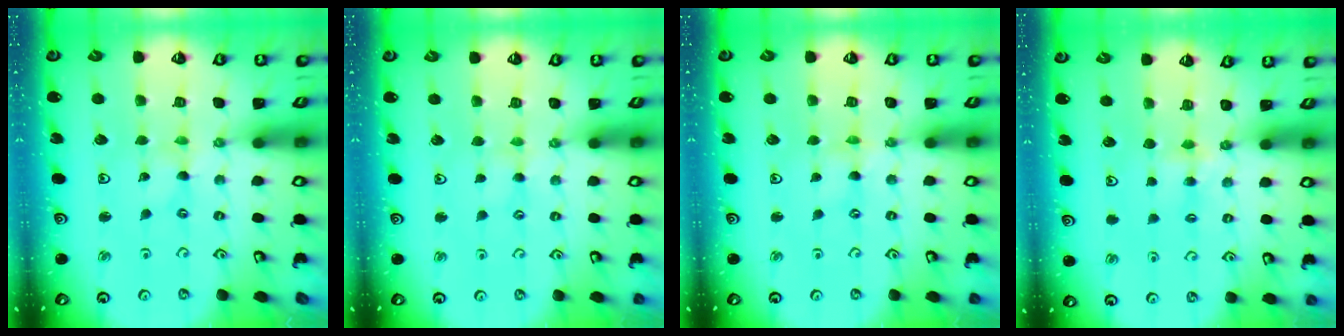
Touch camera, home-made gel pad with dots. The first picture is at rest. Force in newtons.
{"total": 2.4, "press": 2.3, "slide": 0.3}
{"total": 0.0}
{"total": 4.5, "press": 4.5, "slide": 0.7}